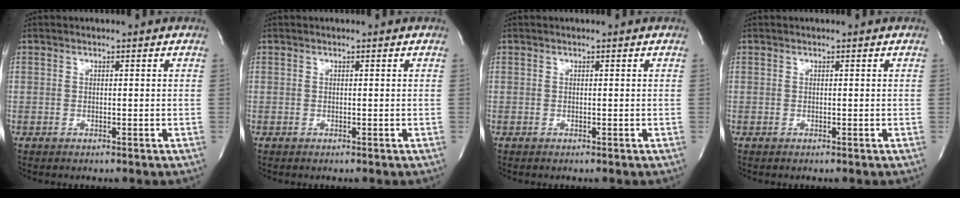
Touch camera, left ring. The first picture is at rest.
{"total": 0.0}
{"total": 0.0}
{"total": 0.0}